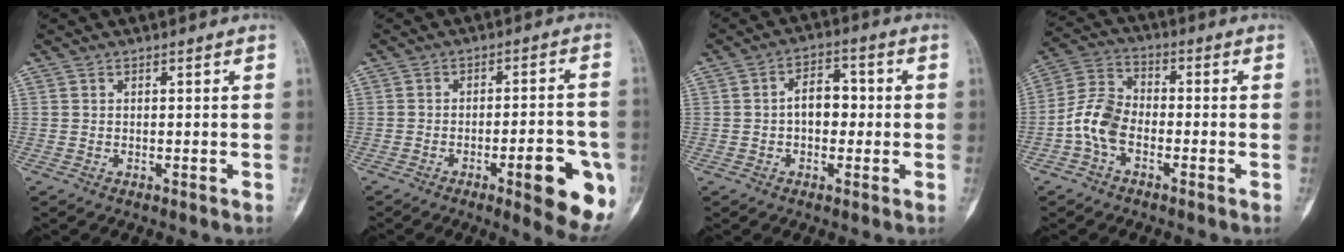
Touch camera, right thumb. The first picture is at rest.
{"total": 12.8, "force": [-5.0, 3.4, 11.2], "torque": [-0.127, 0.015, -0.059]}
{"total": 5.7, "force": [-0.3, 3.8, 4.3], "torque": [-0.042, 0.016, -0.011]}
{"total": 8.3, "force": [-2.7, 5.2, 5.9], "torque": [-0.114, 0.029, -0.065]}